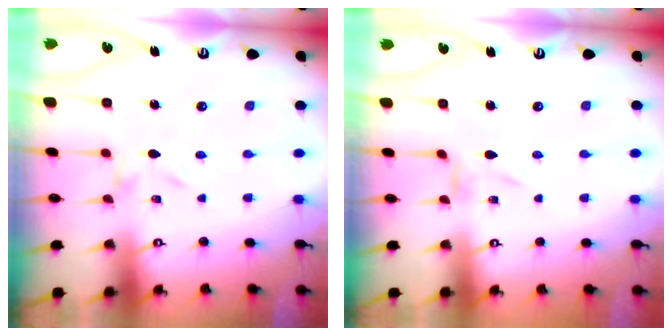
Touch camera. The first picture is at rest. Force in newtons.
{"total": 0.0}